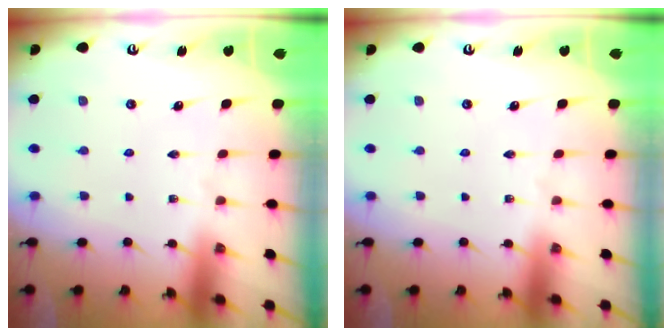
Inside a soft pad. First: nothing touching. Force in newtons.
{"total": 0.0}